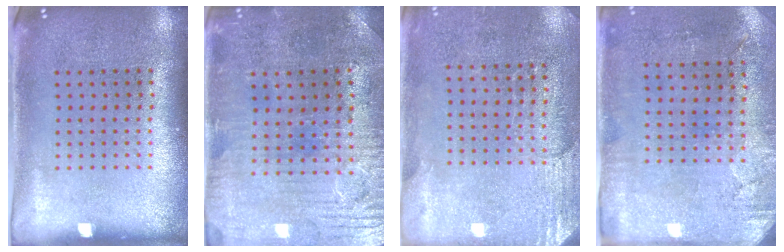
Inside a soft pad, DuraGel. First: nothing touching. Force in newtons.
{"total": 1.3, "press": 1.2, "slide": 0.6}
{"total": 2.6, "press": 2.3, "slide": 1.2}
{"total": 2.9, "press": 2.4, "slide": 1.7}